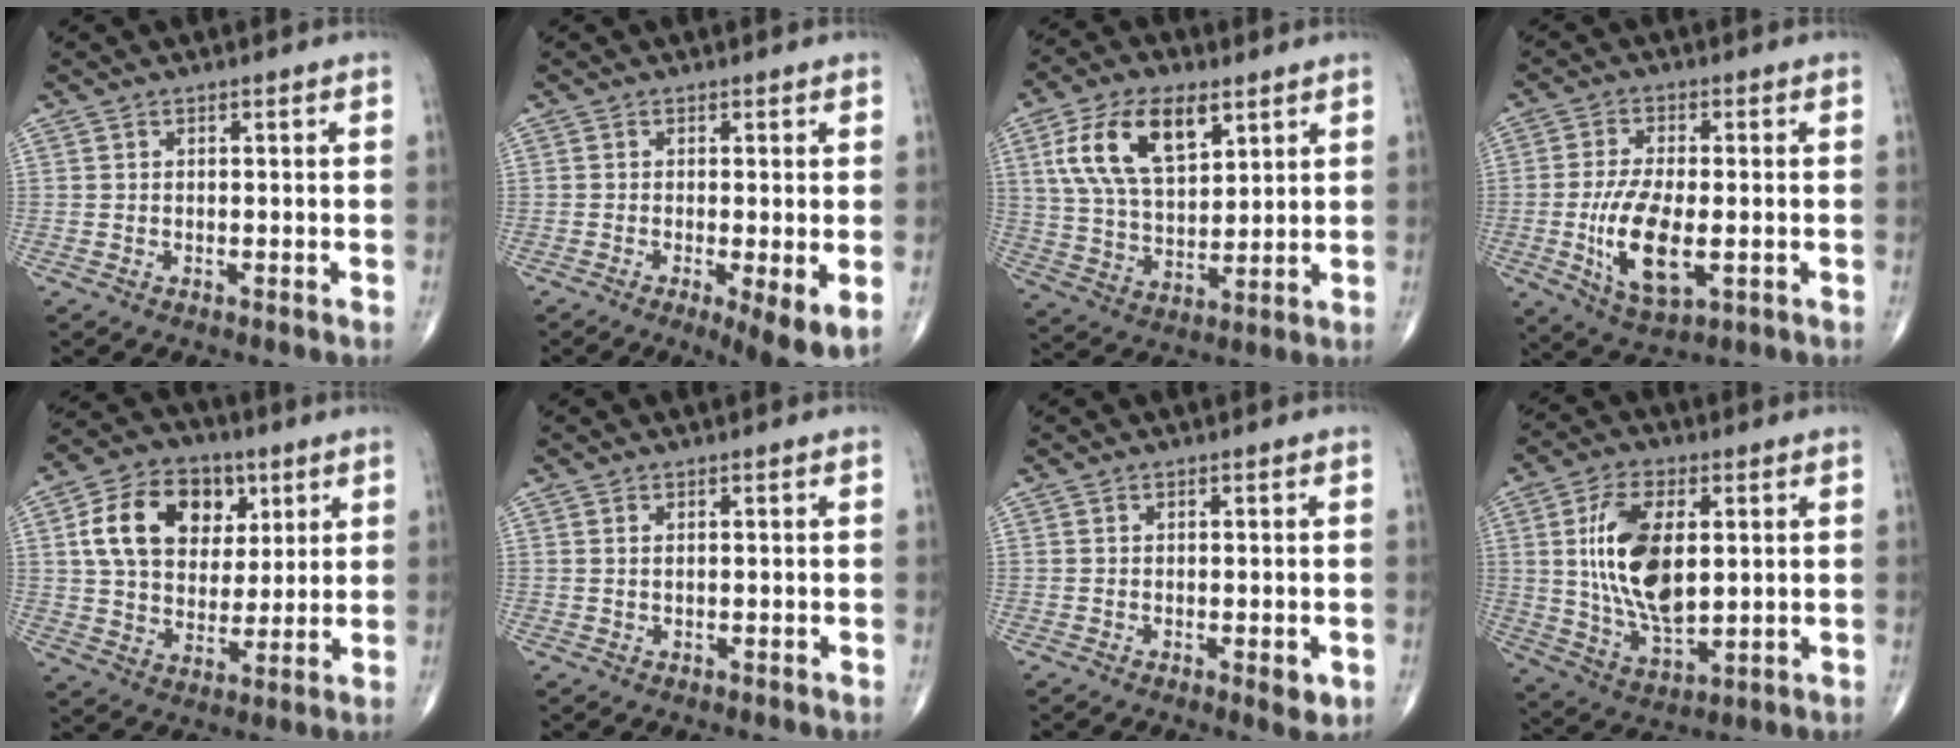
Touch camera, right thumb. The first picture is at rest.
{"total": 6.7, "force": [-1.5, 1.5, 6.4], "torque": [-0.103, -0.023, -0.026]}
{"total": 15.5, "force": [6.6, 8.0, 11.5], "torque": [-0.199, -0.015, 0.126]}
{"total": 11.7, "force": [-2.2, 5.0, 10.4], "torque": [-0.198, -0.011, -0.034]}
{"total": 16.7, "force": [5.4, 12.1, 10.2], "torque": [-0.146, -0.004, 0.092]}
{"total": 0.6, "force": [0.3, 0.2, 0.4], "torque": [-0.013, 0.003, 0.007]}
{"total": 2.7, "force": [-0.7, 0.9, 2.4], "torque": [-0.023, -0.007, -0.008]}
{"total": 16.0, "force": [2.7, 8.1, 13.5], "torque": [-0.249, -0.017, 0.057]}